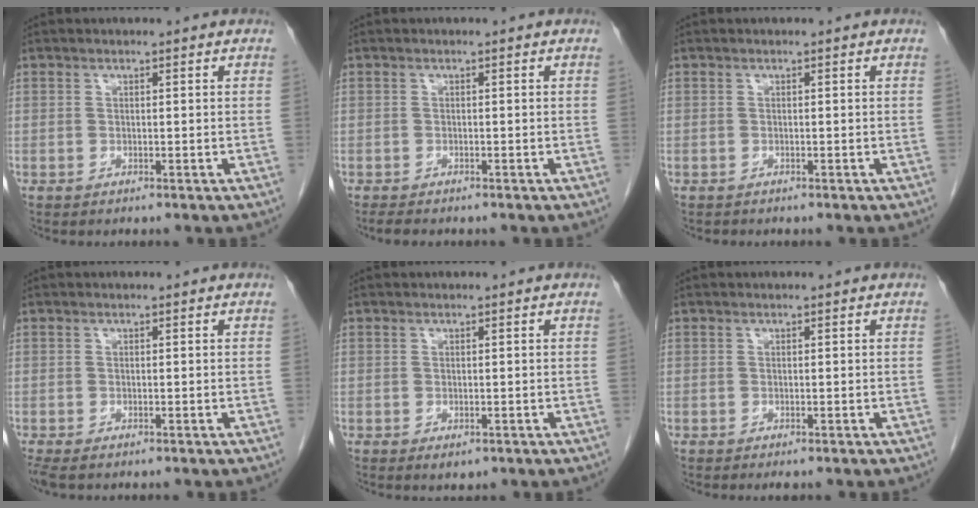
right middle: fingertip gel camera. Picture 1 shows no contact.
{"total": 2.0, "force": [-1.6, 0.5, 1.0], "torque": [-0.020, -0.006, -0.021]}
{"total": 0.0}
{"total": 2.1, "force": [-1.6, 0.7, 1.3], "torque": [-0.021, -0.008, -0.024]}
{"total": 1.3, "force": [-0.6, 0.7, 1.0], "torque": [-0.016, -0.004, -0.001]}
{"total": 0.6, "force": [-0.4, 0.0, 0.4], "torque": [-0.010, -0.005, -0.005]}